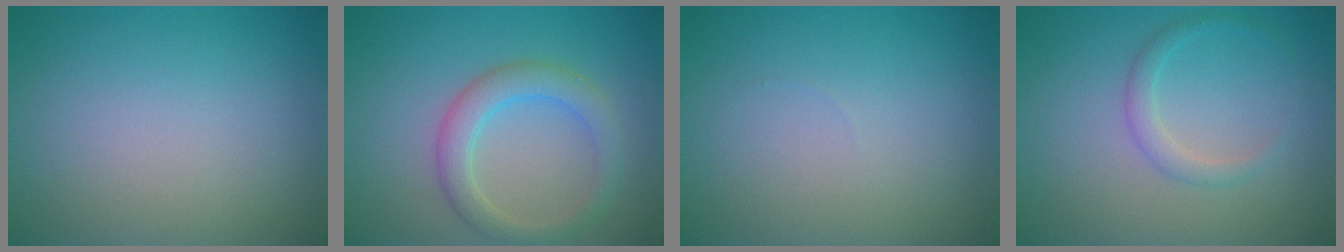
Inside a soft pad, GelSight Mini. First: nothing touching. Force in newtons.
{"total": 3.4, "press": 3.4, "slide": 0.1}
{"total": 0.0}
{"total": 1.6, "press": 1.6, "slide": 0.1}